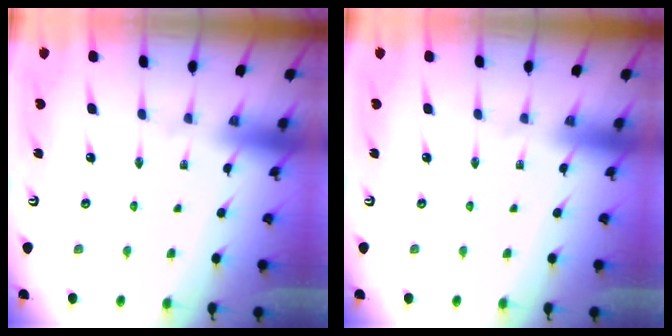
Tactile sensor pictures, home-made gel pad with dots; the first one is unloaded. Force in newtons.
{"total": 0.0}